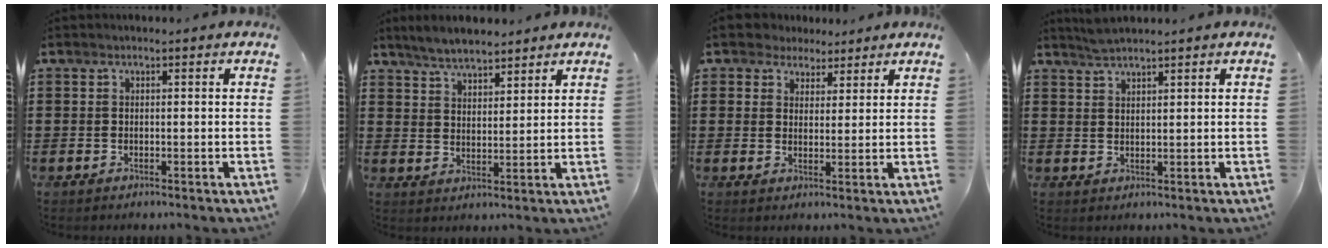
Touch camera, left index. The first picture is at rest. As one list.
[{"total": 5.1, "force": [4.8, 1.1, 1.2], "torque": [-0.038, -0.004, 0.091]}, {"total": 3.6, "force": [2.7, 2.4, 0.1], "torque": [-0.019, 0.010, 0.051]}, {"total": 2.1, "force": [2.1, 0.1, 0.6], "torque": [-0.017, 0.002, 0.039]}]